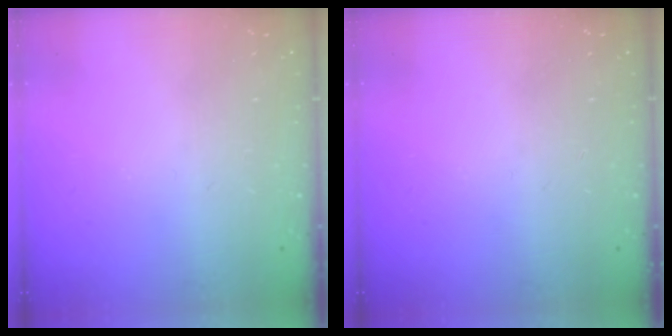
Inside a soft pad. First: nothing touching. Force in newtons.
{"total": 0.0}